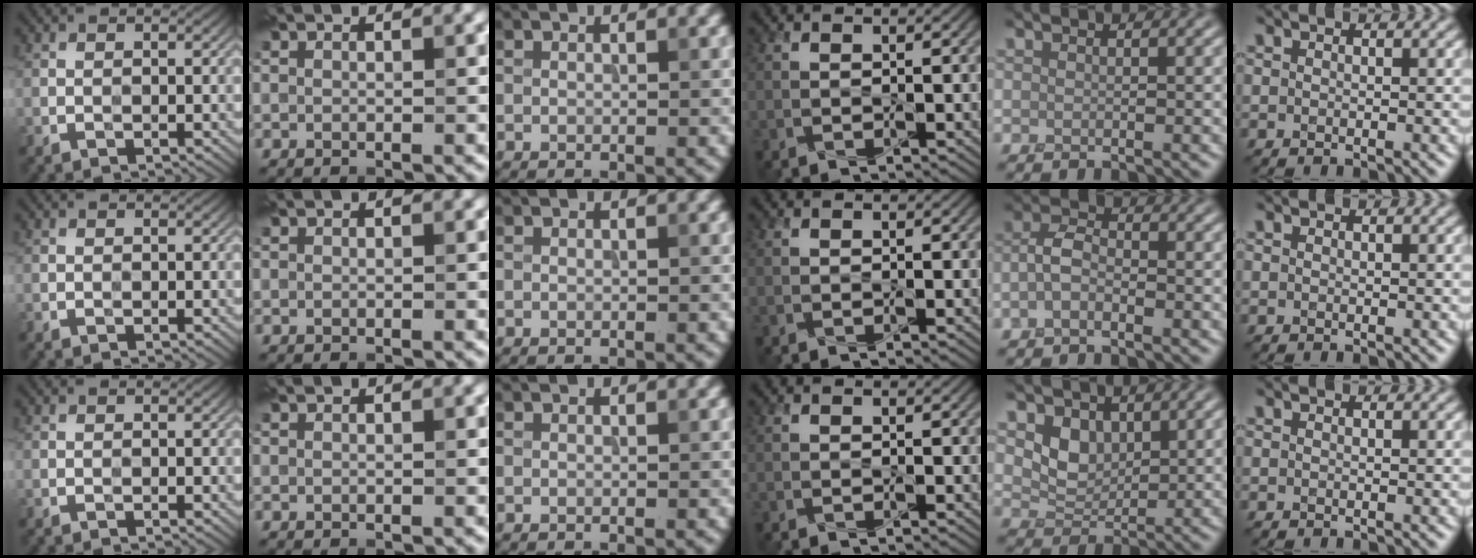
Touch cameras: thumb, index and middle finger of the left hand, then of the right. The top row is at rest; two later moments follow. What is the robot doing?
{"motion": "press", "object": "sticky note"}